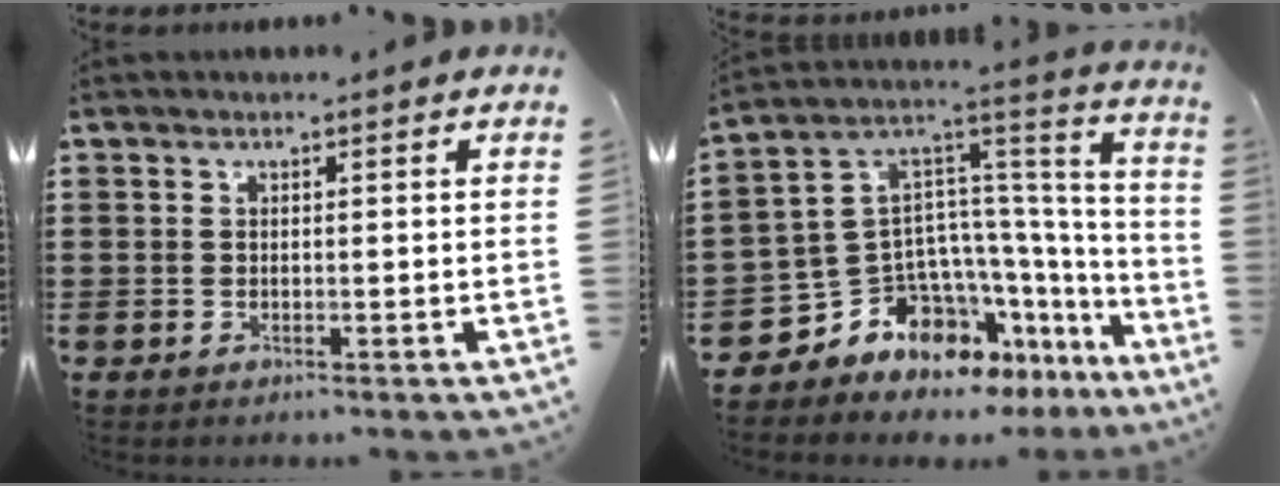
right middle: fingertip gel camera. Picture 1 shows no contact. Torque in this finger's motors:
{"motor_torque": [2.14, 0.00, 0.47, 0.14]}